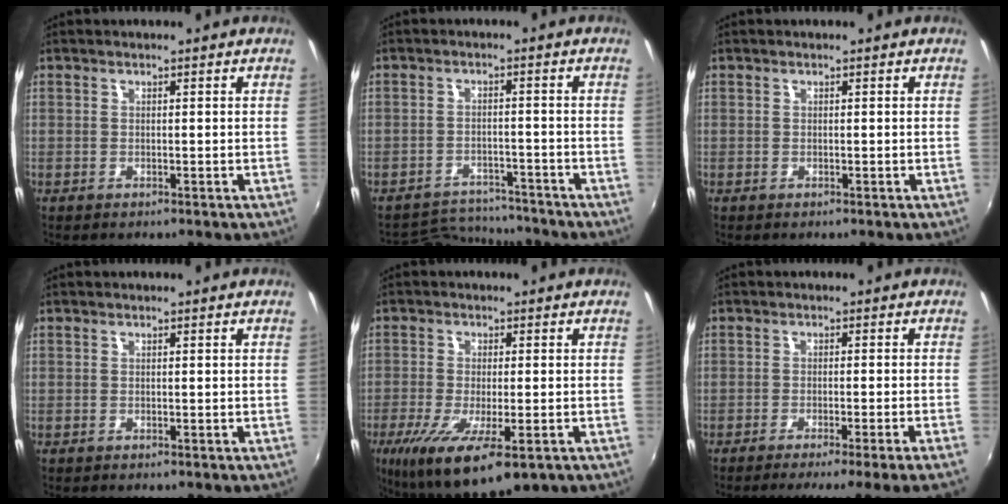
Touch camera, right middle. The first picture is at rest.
{"total": 9.0, "force": [-8.7, 2.0, 0.8], "torque": [-0.034, 0.013, -0.132]}
{"total": 0.0}
{"total": 0.0}
{"total": 16.2, "force": [-8.4, 5.1, 13.0], "torque": [-0.255, -0.065, -0.129]}
{"total": 9.5, "force": [-7.8, -2.5, 4.7], "torque": [-0.069, -0.034, -0.110]}